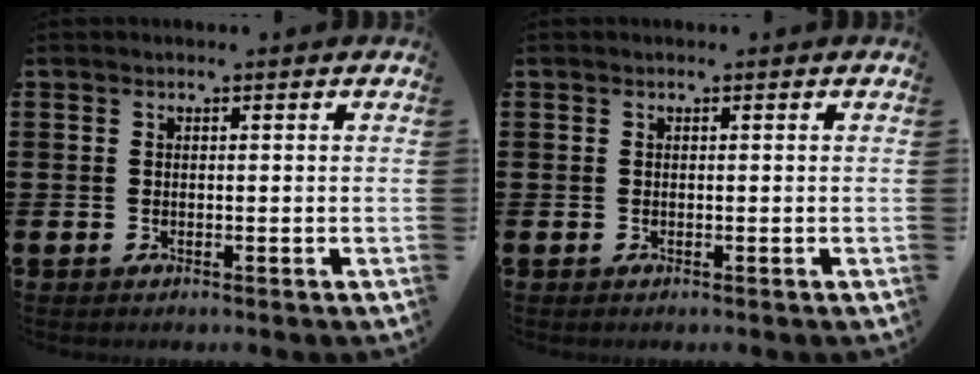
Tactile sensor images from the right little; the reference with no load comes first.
{"total": 0.0}